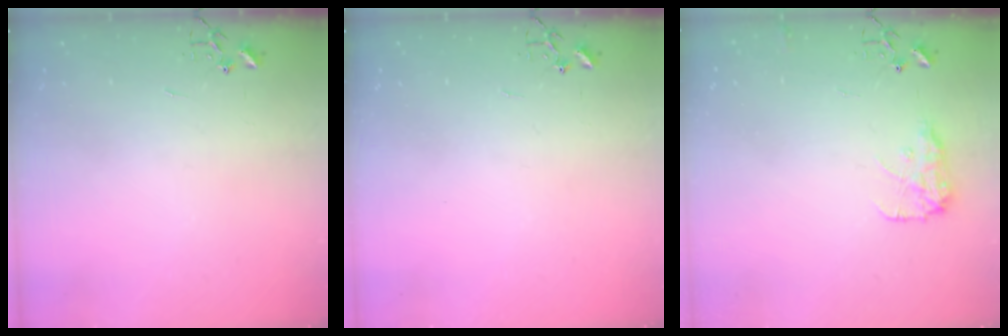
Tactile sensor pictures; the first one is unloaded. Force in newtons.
{"total": 0.0}
{"total": 9.8, "press": 9.8, "slide": 0.2}